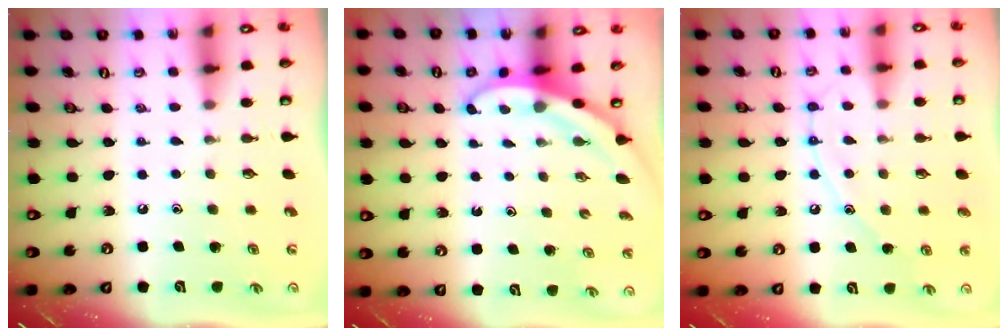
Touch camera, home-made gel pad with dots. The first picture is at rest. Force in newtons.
{"total": 3.0, "press": 3.0, "slide": 0.1}
{"total": 10.5, "press": 10.4, "slide": 0.9}